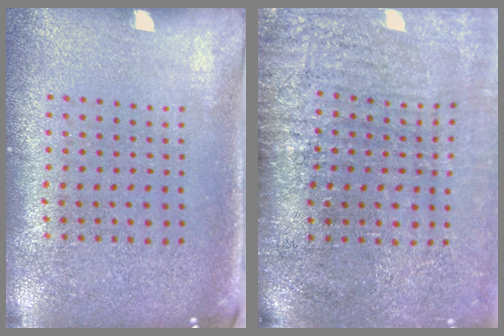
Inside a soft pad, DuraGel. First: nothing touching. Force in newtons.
{"total": 4.7, "press": 3.8, "slide": 2.6}